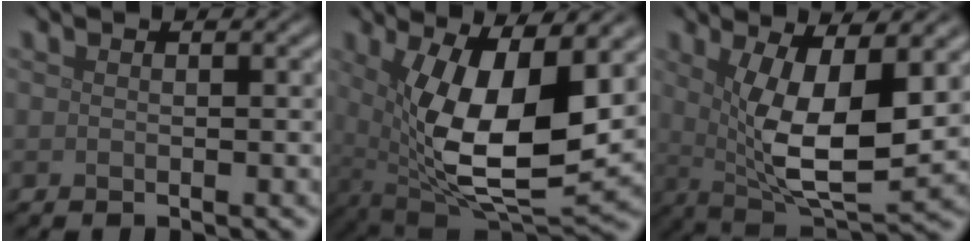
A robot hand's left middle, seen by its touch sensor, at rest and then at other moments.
{"total": 12.9, "force": [2.0, 5.2, 11.6], "torque": [-0.204, -0.026, 0.038]}
{"total": 9.2, "force": [1.2, 3.2, 8.6], "torque": [-0.154, -0.016, 0.026]}